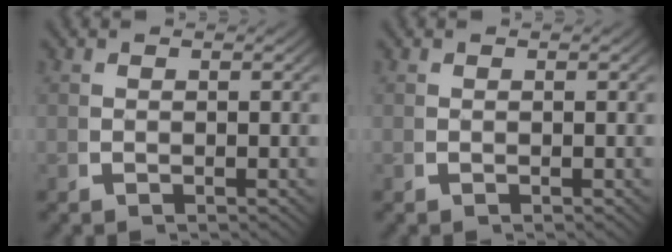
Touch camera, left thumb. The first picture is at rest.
{"total": 0.0}